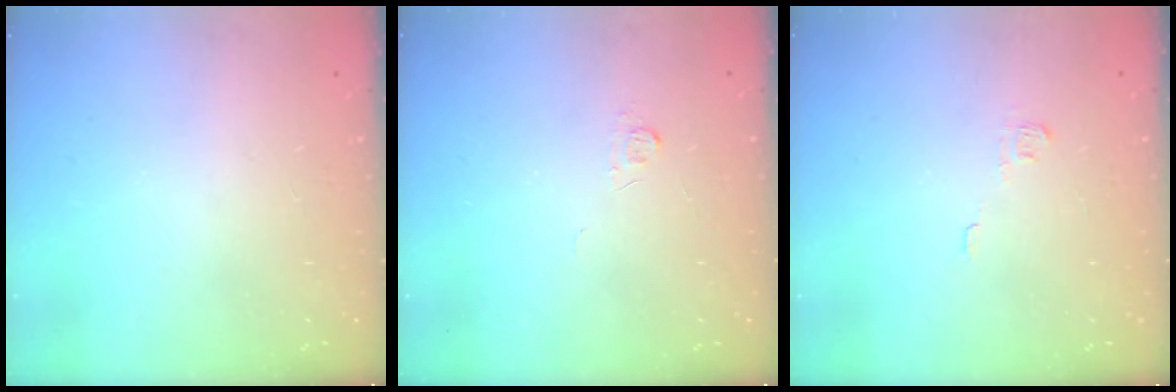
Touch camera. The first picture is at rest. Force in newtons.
{"total": 3.6, "press": 3.5, "slide": 0.4}
{"total": 2.8, "press": 2.8, "slide": 0.4}